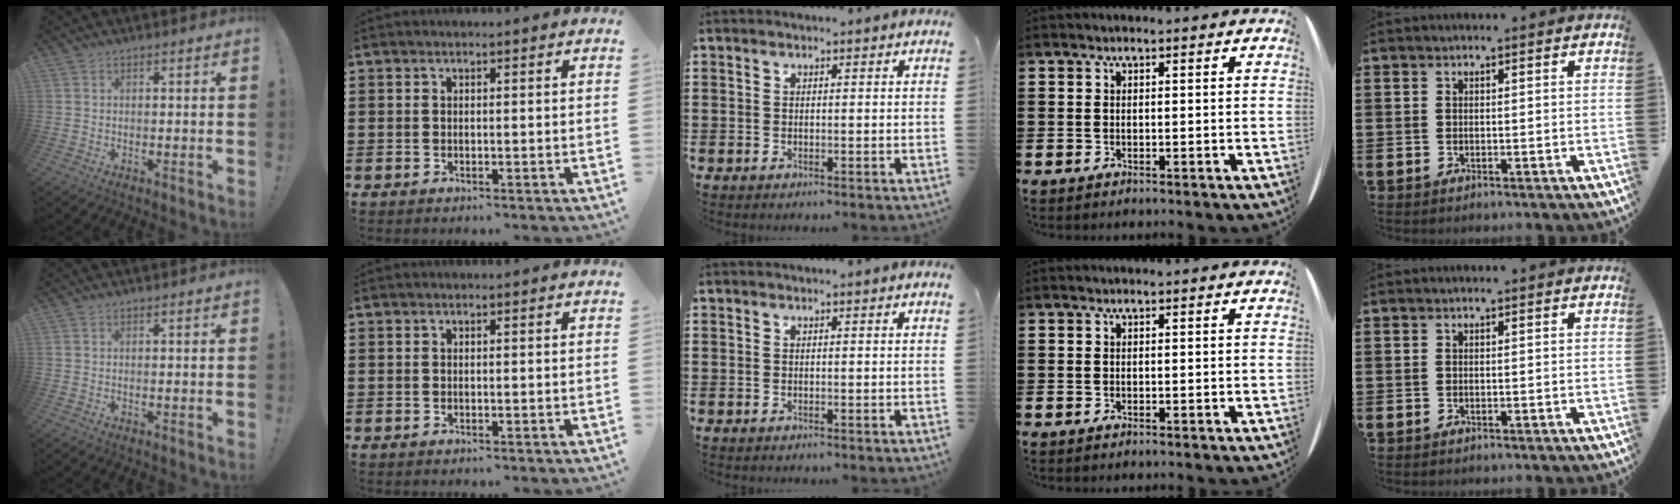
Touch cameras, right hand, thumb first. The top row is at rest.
{}